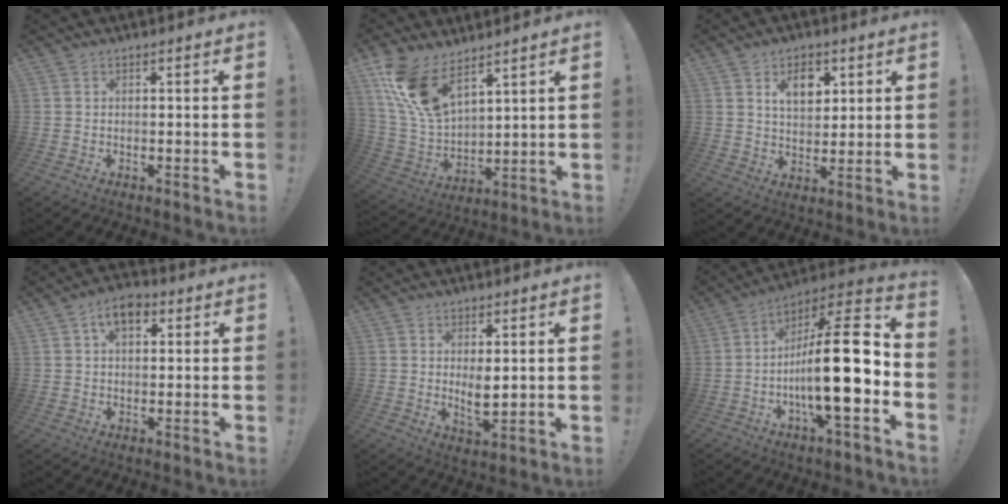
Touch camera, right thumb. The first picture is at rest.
{"total": 15.5, "force": [10.2, 7.6, 8.8], "torque": [-0.185, -0.063, 0.198]}
{"total": 8.9, "force": [4.4, 6.0, 4.8], "torque": [-0.072, -0.015, 0.078]}
{"total": 6.8, "force": [2.6, 4.3, 4.6], "torque": [-0.066, 0.003, 0.044]}
{"total": 5.3, "force": [1.3, 2.3, 4.6], "torque": [-0.066, -0.014, 0.020]}
{"total": 23.8, "force": [-3.5, 6.5, 22.7], "torque": [-0.380, 0.017, -0.058]}